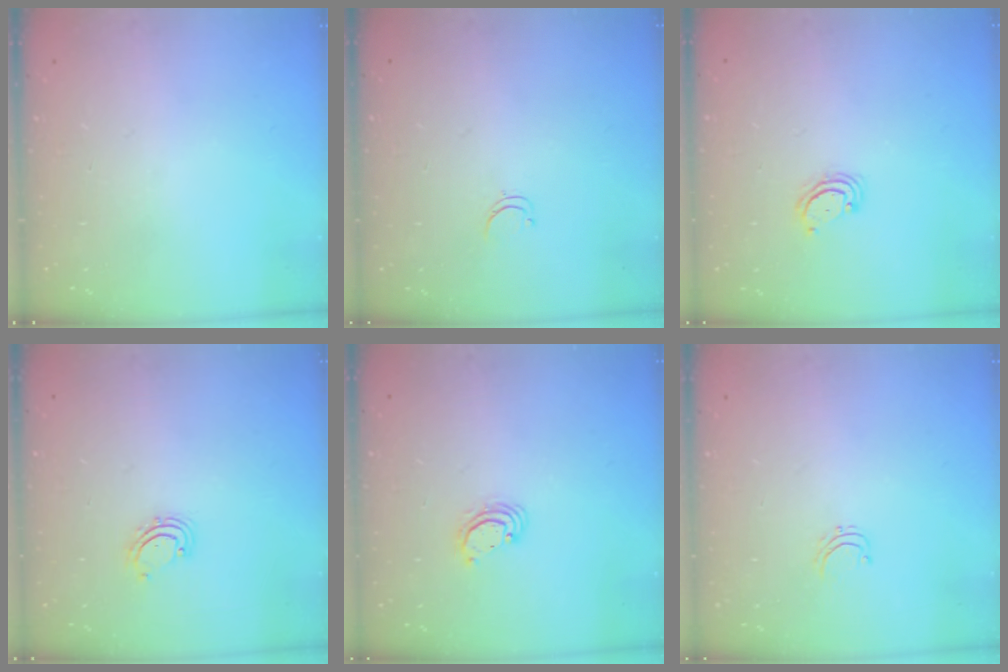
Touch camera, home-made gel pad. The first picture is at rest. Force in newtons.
{"total": 3.5, "press": 3.4, "slide": 0.4}
{"total": 2.9, "press": 2.9, "slide": 0.3}
{"total": 2.9, "press": 2.9, "slide": 0.4}
{"total": 3.1, "press": 3.1, "slide": 0.1}
{"total": 3.1, "press": 3.1, "slide": 0.2}